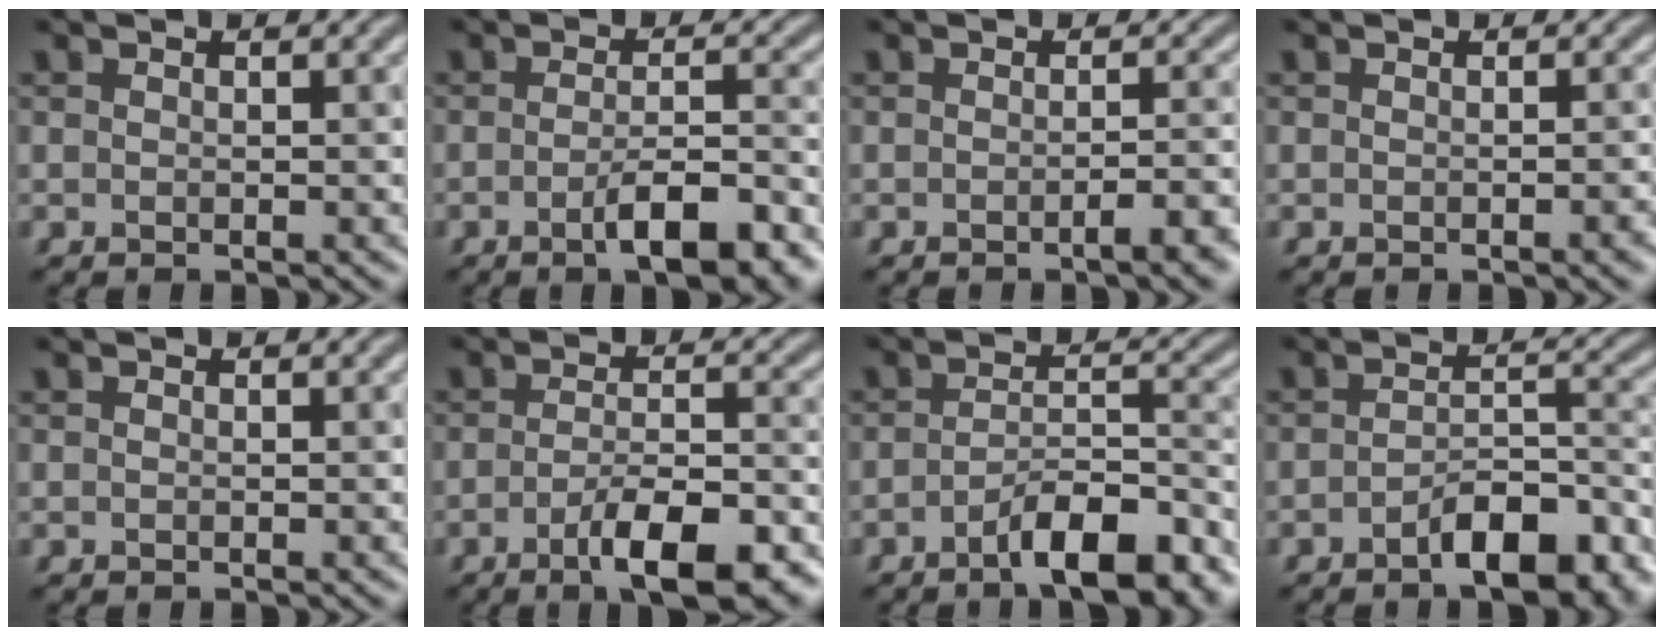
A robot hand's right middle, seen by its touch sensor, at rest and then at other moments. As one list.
[{"total": 6.1, "force": [-3.0, 1.5, 5.1], "torque": [-0.082, 0.002, -0.046]}, {"total": 2.8, "force": [-1.3, 0.7, 2.4], "torque": [-0.027, 0.005, -0.025]}, {"total": 1.5, "force": [-0.5, 0.3, 1.3], "torque": [-0.012, 0.000, -0.007]}, {"total": 0.0}, {"total": 8.3, "force": [-4.5, 2.3, 6.6], "torque": [-0.102, -0.005, -0.068]}, {"total": 7.2, "force": [-4.7, 2.0, 5.1], "torque": [-0.077, 0.005, -0.075]}, {"total": 7.3, "force": [-4.3, 2.8, 5.1], "torque": [-0.072, 0.006, -0.070]}]